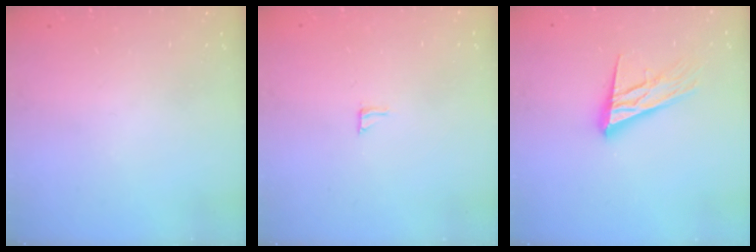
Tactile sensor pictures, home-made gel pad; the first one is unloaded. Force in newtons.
{"total": 4.2, "press": 4.2, "slide": 0.4}
{"total": 15.6, "press": 15.1, "slide": 3.7}